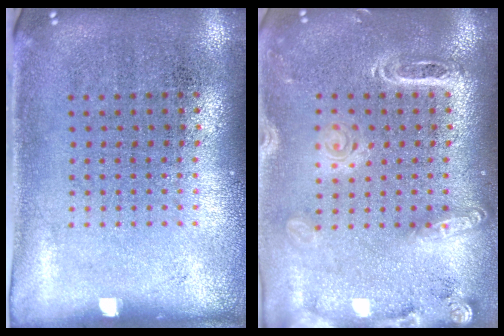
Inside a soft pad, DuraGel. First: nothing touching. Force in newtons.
{"total": 2.0, "press": 1.8, "slide": 0.8}